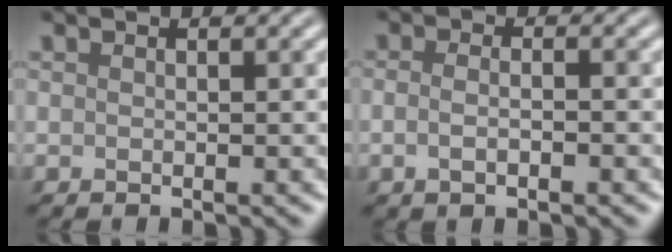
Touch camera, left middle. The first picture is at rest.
{"total": 2.8, "force": [-0.5, 1.3, 2.4], "torque": [-0.024, -0.002, -0.015]}